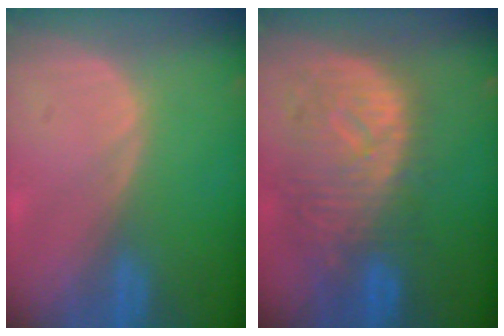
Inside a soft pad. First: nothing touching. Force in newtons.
{"total": 10.8, "press": 9.7, "slide": 4.8}